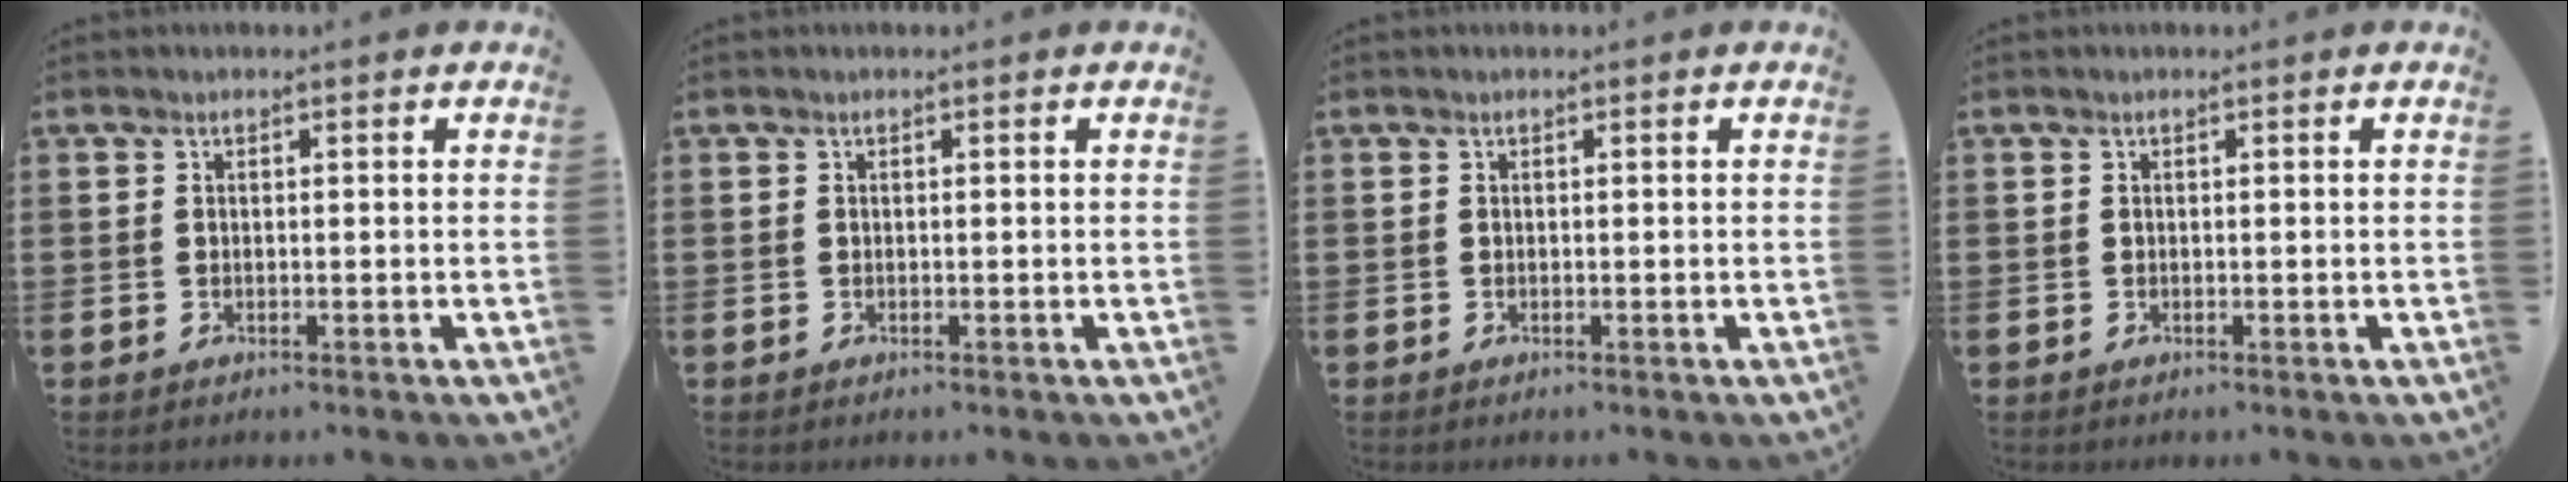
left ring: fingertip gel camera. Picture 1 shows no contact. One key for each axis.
{"total": 0.0}
{"total": 0.0}
{"total": 0.0}